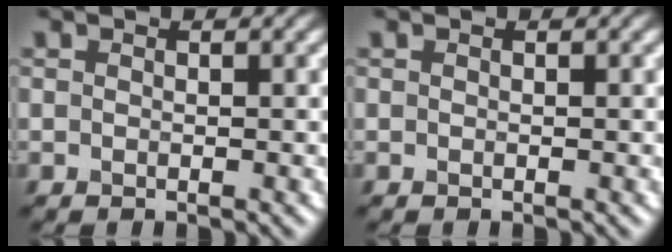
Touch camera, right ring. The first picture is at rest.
{"total": 0.0}